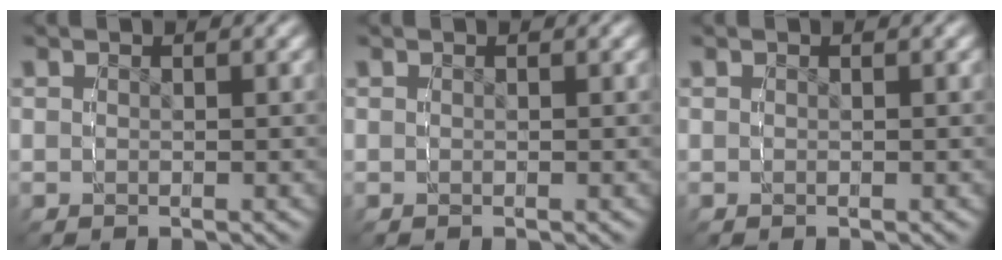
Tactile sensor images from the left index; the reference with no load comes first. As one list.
[{"total": 0.0}, {"total": 0.0}]